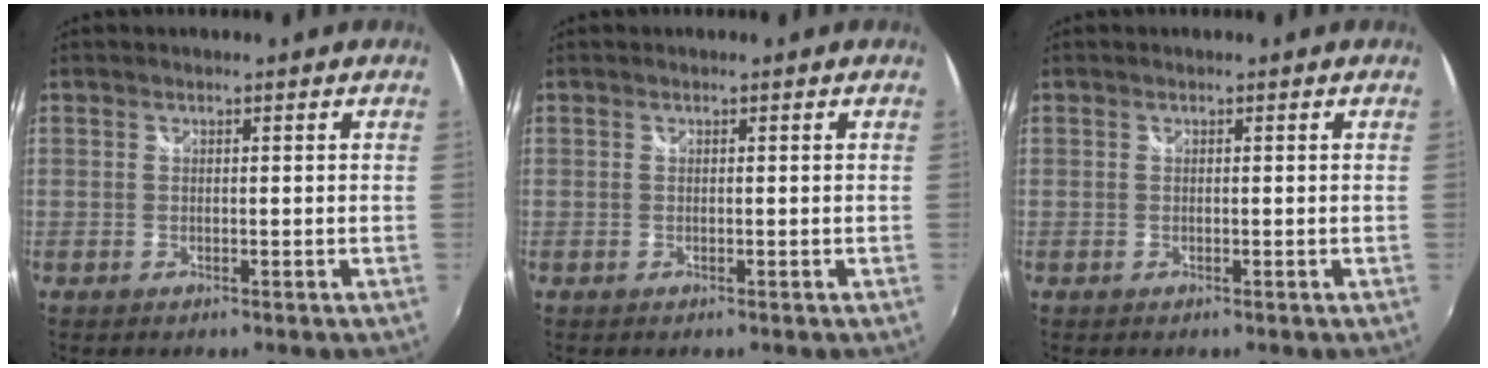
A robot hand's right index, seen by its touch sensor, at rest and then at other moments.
{"total": 0.0}
{"total": 0.0}